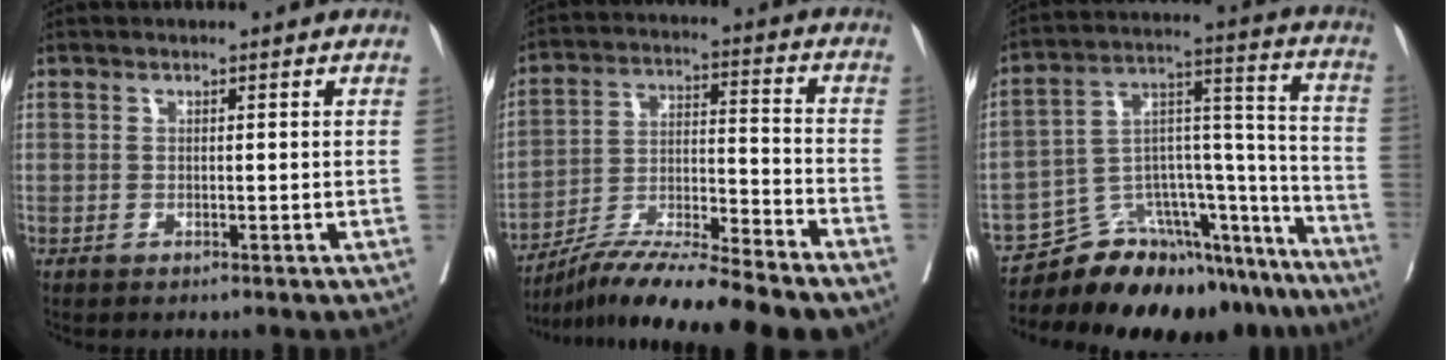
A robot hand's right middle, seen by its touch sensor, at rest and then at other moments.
{"total": 15.7, "force": [-13.5, -0.6, 7.8], "torque": [-0.138, -0.013, -0.237]}
{"total": 23.4, "force": [-20.8, 6.9, 8.2], "torque": [-0.085, 0.047, -0.309]}